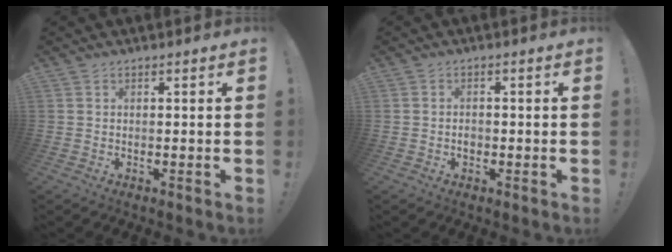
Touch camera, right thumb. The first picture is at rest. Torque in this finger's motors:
{"motor_torque": [0.08, 0.04, 0.22, -0.12, 0.00]}